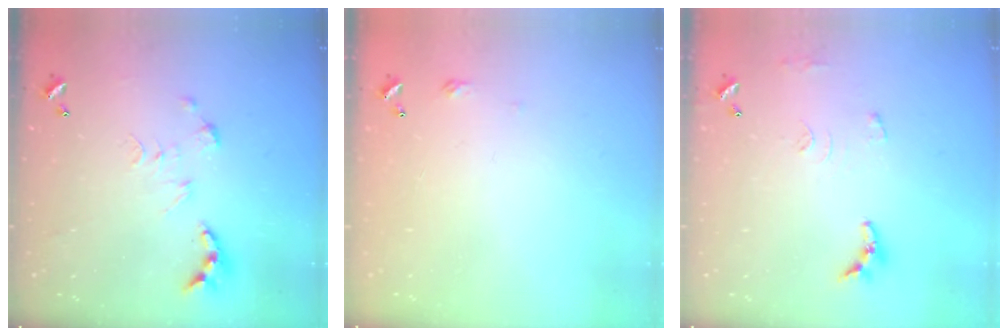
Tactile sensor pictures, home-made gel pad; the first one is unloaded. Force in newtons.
{"total": 2.7, "press": 2.6, "slide": 0.4}
{"total": 8.7, "press": 8.7, "slide": 0.6}